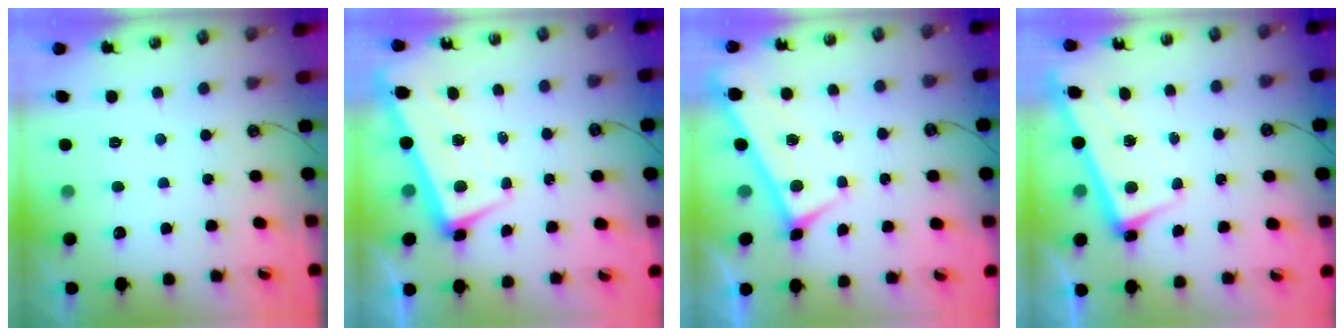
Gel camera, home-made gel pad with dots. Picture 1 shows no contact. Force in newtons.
{"total": 1.9, "press": 1.0, "slide": 1.6}
{"total": 0.0}
{"total": 2.8, "press": 2.7, "slide": 0.4}